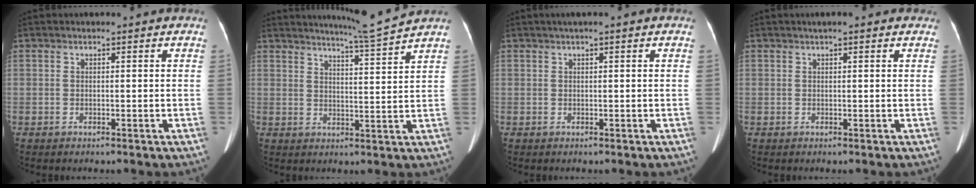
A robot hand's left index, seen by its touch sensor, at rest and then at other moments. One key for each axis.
{"total": 6.5, "fx": 6.0, "fy": -2.2, "fz": 1.2, "tx": -0.032, "ty": -0.027, "tz": 0.095}
{"total": 1.5, "fx": 0.7, "fy": 0.0, "fz": 1.3, "tx": -0.026, "ty": 0.012, "tz": 0.011}
{"total": 2.7, "fx": 1.8, "fy": 0.6, "fz": 1.8, "tx": -0.025, "ty": 0.021, "tz": 0.023}